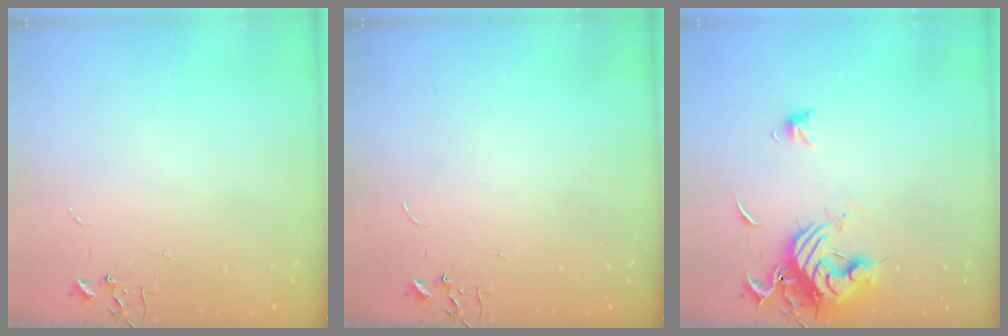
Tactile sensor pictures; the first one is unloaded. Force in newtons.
{"total": 0.0}
{"total": 12.5, "press": 12.5, "slide": 1.4}